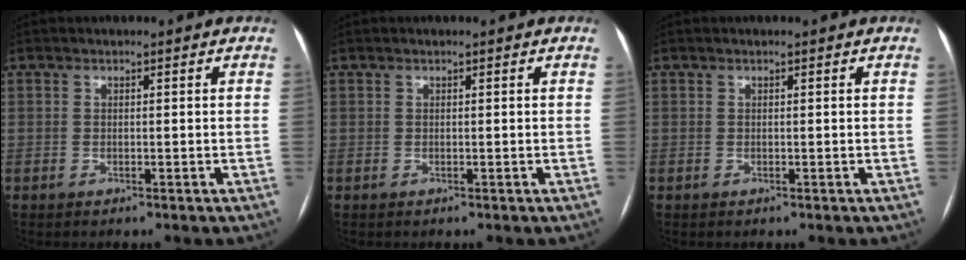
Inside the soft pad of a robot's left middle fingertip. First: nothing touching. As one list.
[{"total": 0.0}, {"total": 0.0}]